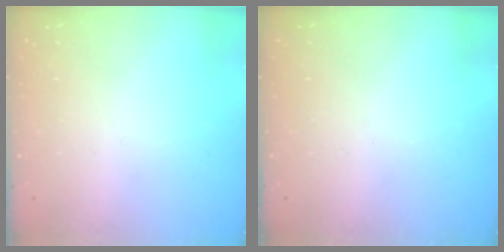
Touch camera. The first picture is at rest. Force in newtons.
{"total": 0.0}